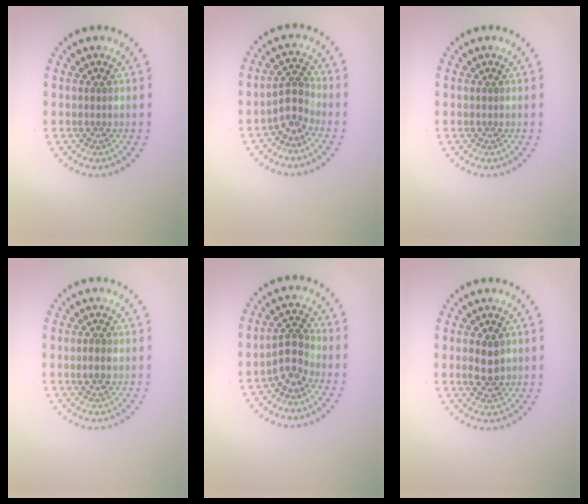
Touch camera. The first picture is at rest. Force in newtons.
{"total": 2.4, "press": 1.8, "slide": 1.7}
{"total": 0.0}
{"total": 0.8, "press": 0.8, "slide": 0.3}
{"total": 2.3, "press": 1.9, "slide": 1.3}
{"total": 2.7, "press": 2.6, "slide": 0.3}